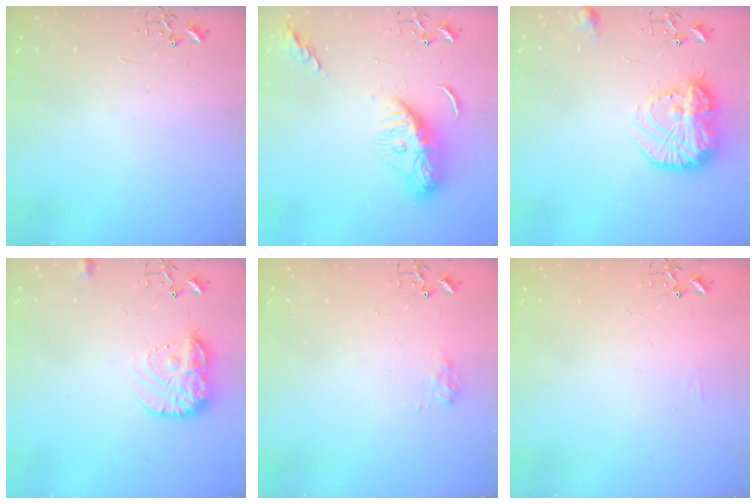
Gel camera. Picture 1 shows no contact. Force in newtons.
{"total": 11.6, "press": 11.6, "slide": 1.0}
{"total": 18.4, "press": 18.3, "slide": 1.4}
{"total": 13.9, "press": 13.9, "slide": 1.0}
{"total": 7.7, "press": 7.7, "slide": 0.4}
{"total": 5.1, "press": 5.1, "slide": 0.7}